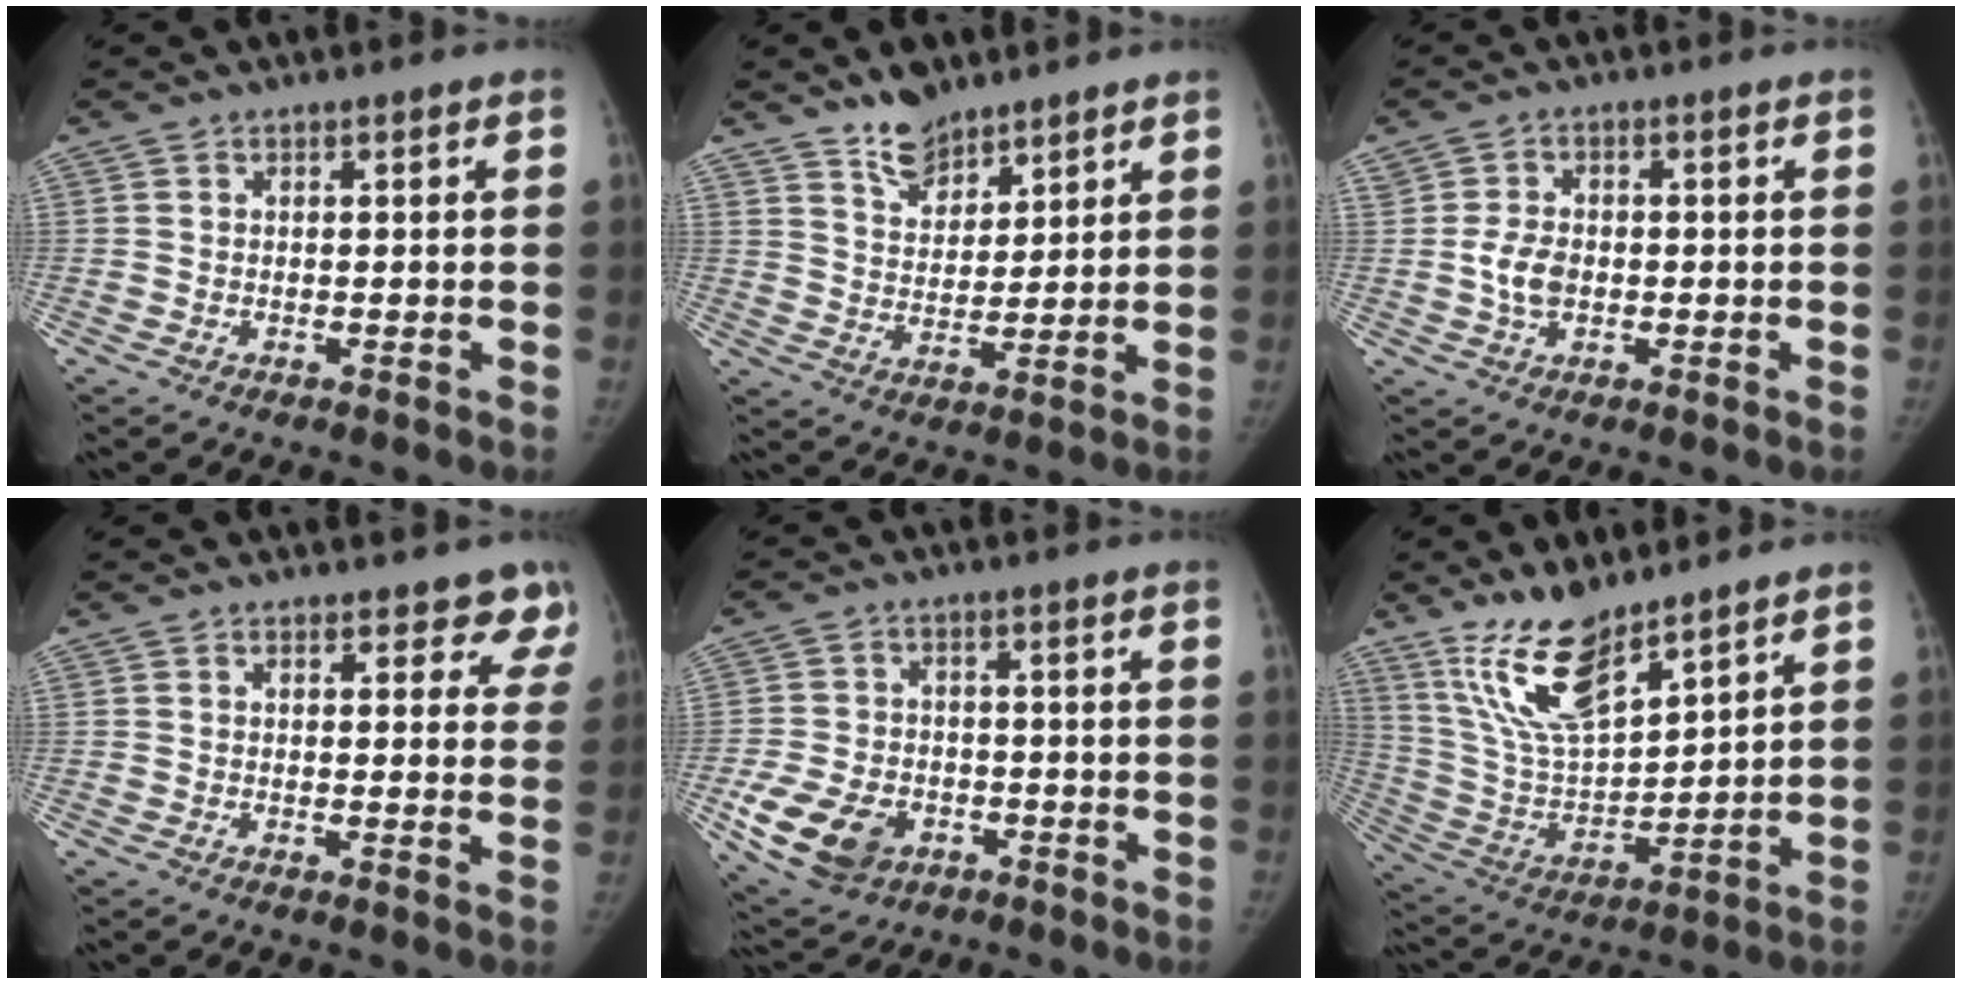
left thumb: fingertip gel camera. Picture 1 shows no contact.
{"total": 7.8, "force": [6.3, 3.7, 2.6], "torque": [-0.015, -0.049, 0.115]}
{"total": 4.5, "force": [-0.4, 3.2, 3.1], "torque": [-0.054, 0.004, -0.008]}
{"total": 5.9, "force": [5.0, 2.7, 1.4], "torque": [0.030, -0.021, 0.041]}
{"total": 11.4, "force": [-4.2, 8.4, 6.4], "torque": [-0.113, 0.009, -0.063]}
{"total": 14.3, "force": [10.6, 4.3, 8.6], "torque": [-0.142, -0.064, 0.222]}